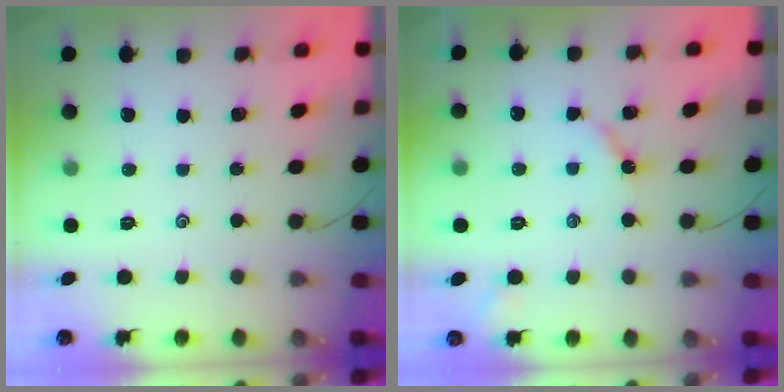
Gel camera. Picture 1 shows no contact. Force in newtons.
{"total": 4.7, "press": 4.7, "slide": 0.7}